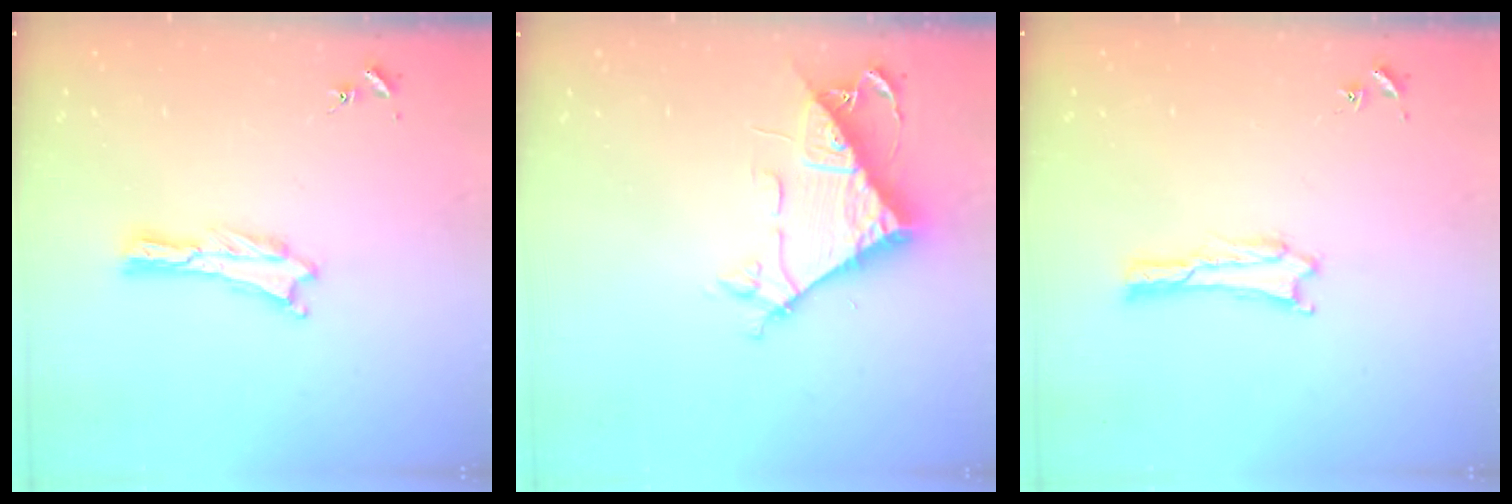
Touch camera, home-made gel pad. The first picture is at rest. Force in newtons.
{"total": 8.5, "press": 8.4, "slide": 0.7}
{"total": 1.7, "press": 1.7, "slide": 0.1}